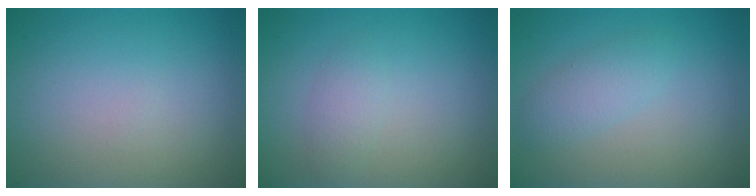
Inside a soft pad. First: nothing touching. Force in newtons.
{"total": 1.5, "press": 1.5, "slide": 0.1}
{"total": 2.1, "press": 2.1, "slide": 0.1}